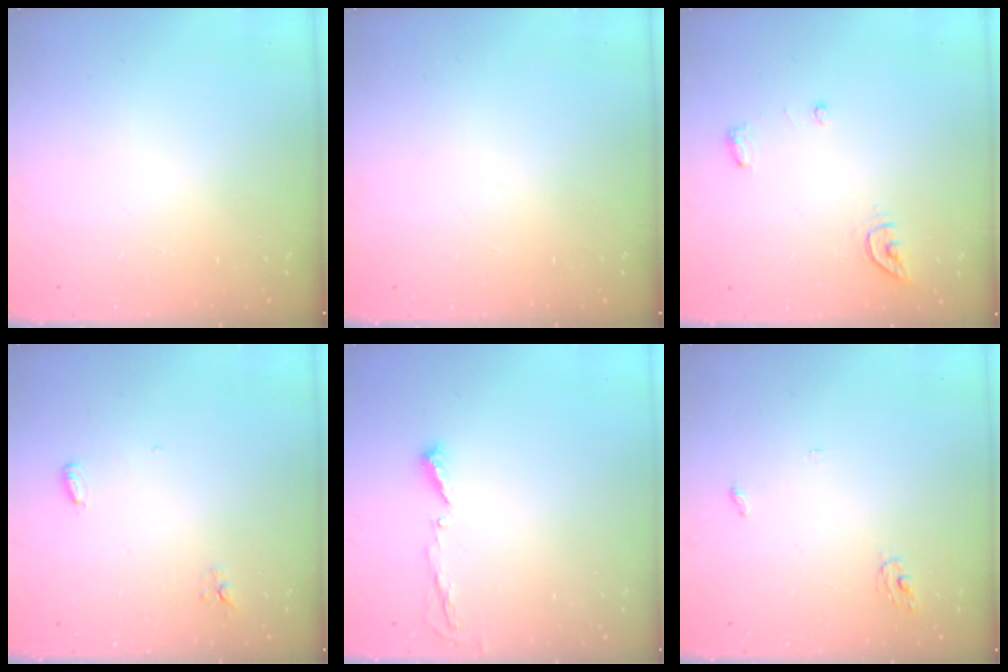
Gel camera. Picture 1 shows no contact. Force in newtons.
{"total": 0.0}
{"total": 5.5, "press": 5.5, "slide": 0.2}
{"total": 3.6, "press": 3.5, "slide": 0.9}
{"total": 3.4, "press": 3.4, "slide": 0.4}
{"total": 2.8, "press": 2.8, "slide": 0.2}